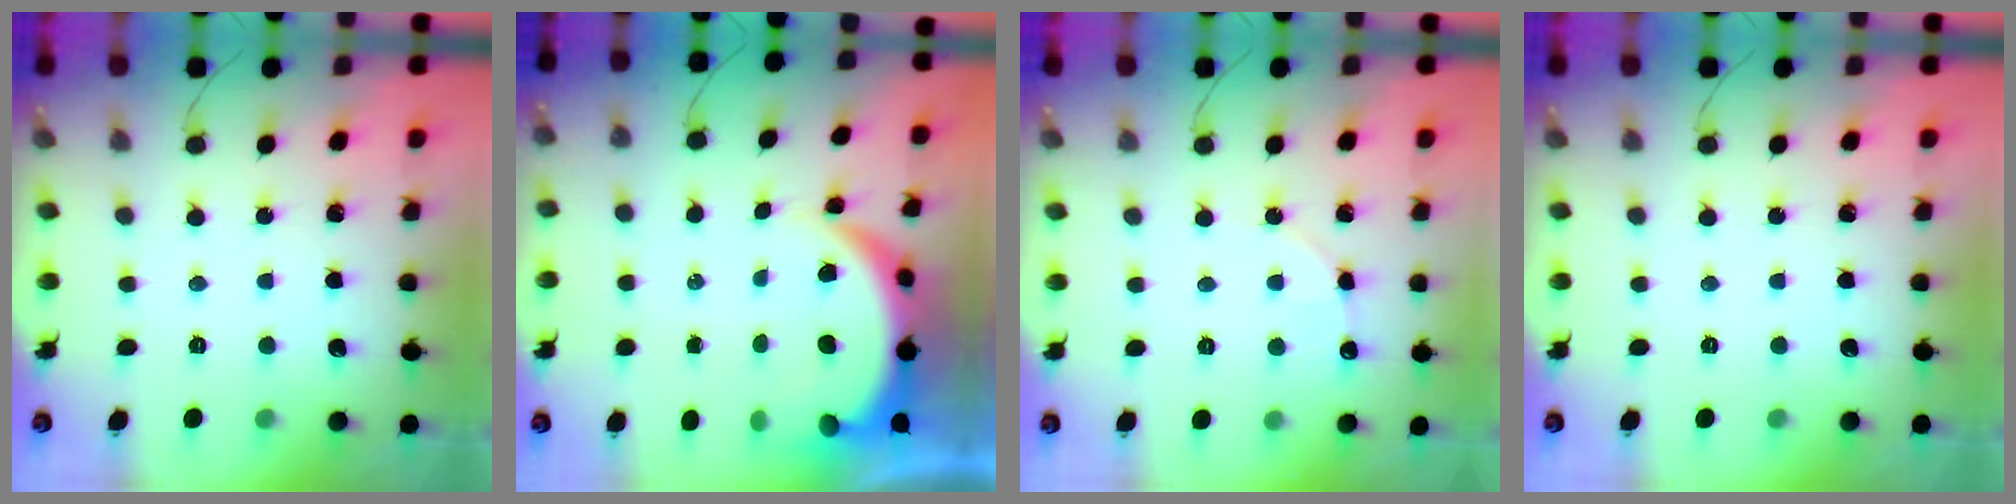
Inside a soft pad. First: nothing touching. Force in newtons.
{"total": 8.9, "press": 8.9, "slide": 1.0}
{"total": 5.2, "press": 4.7, "slide": 2.2}
{"total": 0.0}